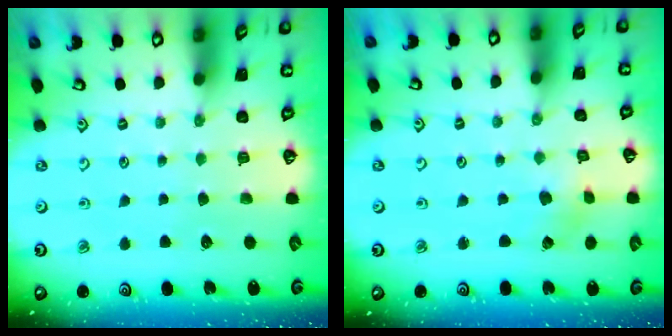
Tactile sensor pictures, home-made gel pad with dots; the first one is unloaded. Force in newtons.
{"total": 2.2, "press": 2.2, "slide": 0.3}